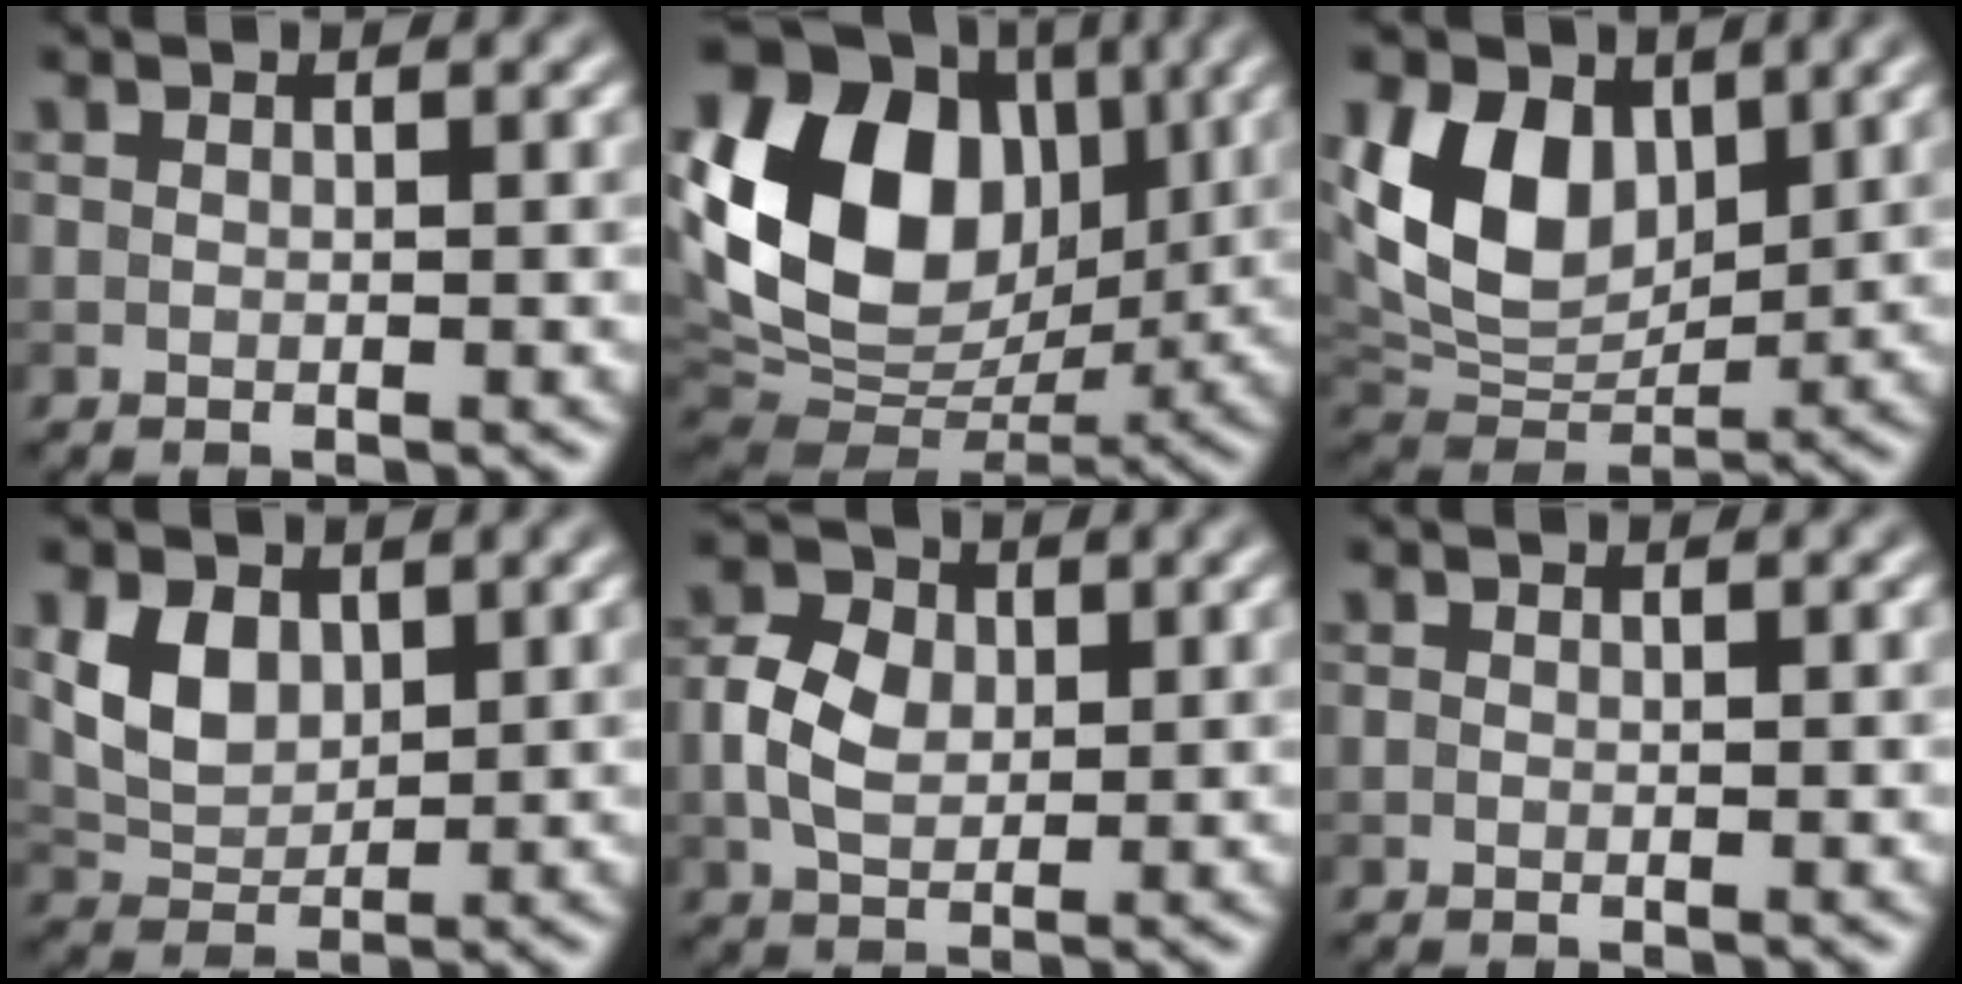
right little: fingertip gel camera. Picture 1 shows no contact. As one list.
[{"total": 15.4, "force": [3.6, 11.4, 9.7], "torque": [-0.188, 0.019, 0.060]}, {"total": 8.6, "force": [2.8, 5.9, 5.6], "torque": [-0.114, -0.010, 0.048]}, {"total": 3.9, "force": [1.4, 2.8, 2.4], "torque": [-0.054, -0.002, 0.028]}, {"total": 4.4, "force": [0.1, 3.2, 3.0], "torque": [-0.065, 0.005, 0.000]}, {"total": 0.0}]